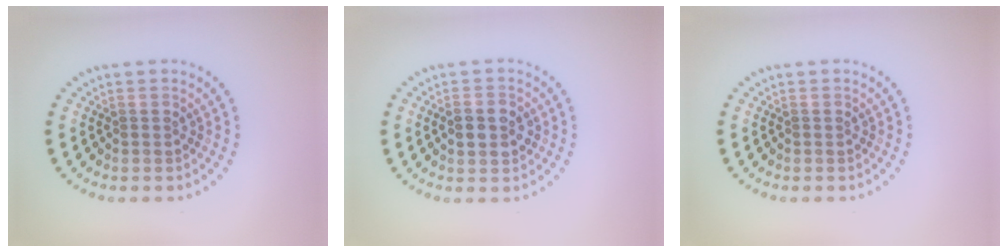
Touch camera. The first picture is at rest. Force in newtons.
{"total": 2.7, "press": 2.7, "slide": 0.0}
{"total": 0.0}